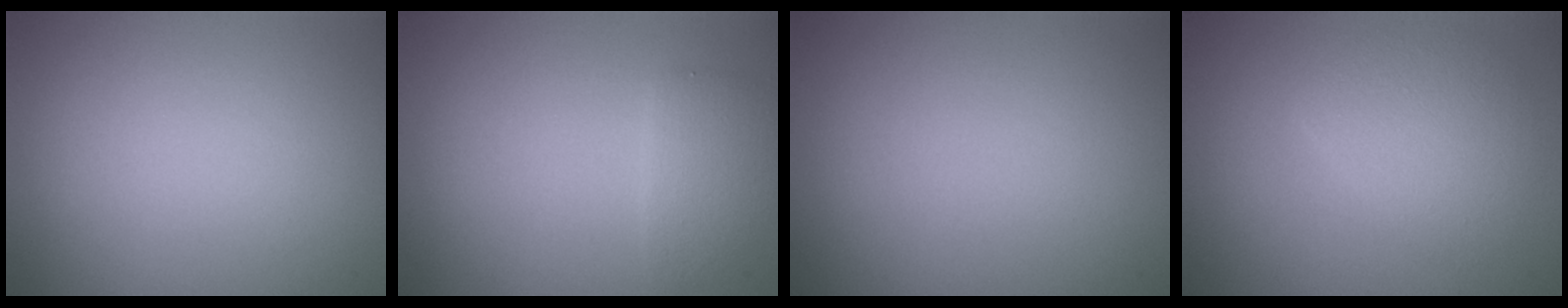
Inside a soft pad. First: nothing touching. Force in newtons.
{"total": 2.0, "press": 2.0, "slide": 0.2}
{"total": 0.0}
{"total": 3.1, "press": 3.1, "slide": 0.1}